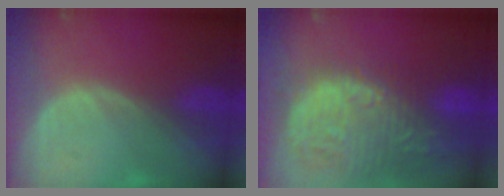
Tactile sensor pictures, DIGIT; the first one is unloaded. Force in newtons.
{"total": 15.9, "press": 13.1, "slide": 9.0}